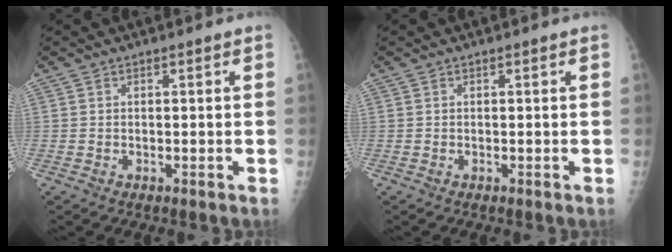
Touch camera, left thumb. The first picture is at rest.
{"total": 0.0}